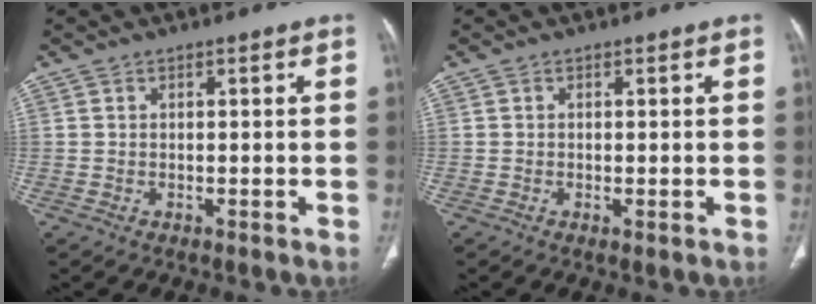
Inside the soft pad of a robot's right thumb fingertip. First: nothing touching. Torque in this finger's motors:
{"motor_torque": [-0.48, 0.05, -0.33, 0.19, -0.01]}